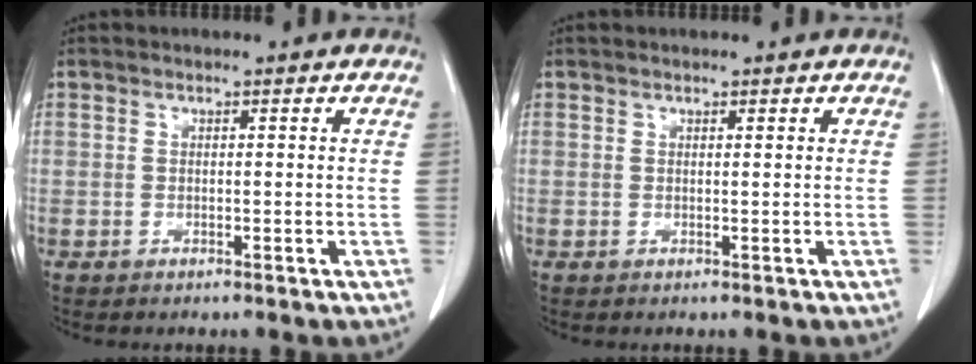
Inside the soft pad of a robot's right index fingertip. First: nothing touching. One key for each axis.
{"total": 0.0}